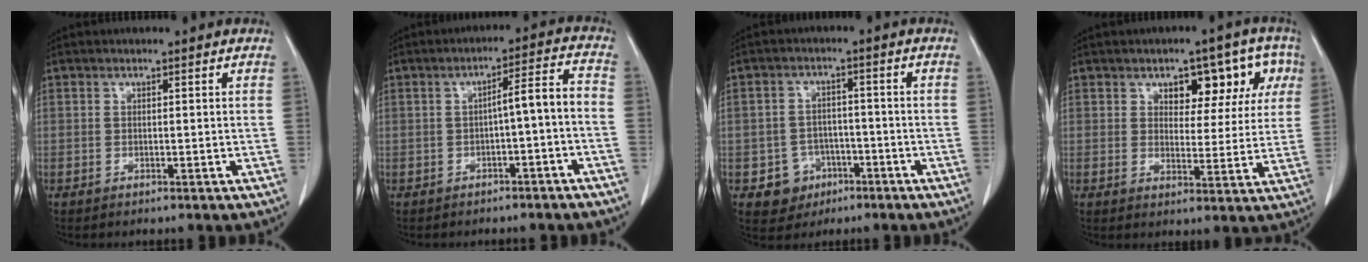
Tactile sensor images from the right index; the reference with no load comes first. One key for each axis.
{"total": 5.7, "fx": -2.0, "fy": 0.6, "fz": 5.3, "tx": -0.073, "ty": 0.026, "tz": -0.025}
{"total": 5.8, "fx": -2.6, "fy": 5.1, "fz": 0.8, "tx": -0.008, "ty": 0.012, "tz": -0.033}
{"total": 9.0, "fx": 4.1, "fy": 5.1, "fz": 6.2, "tx": -0.057, "ty": 0.029, "tz": 0.053}